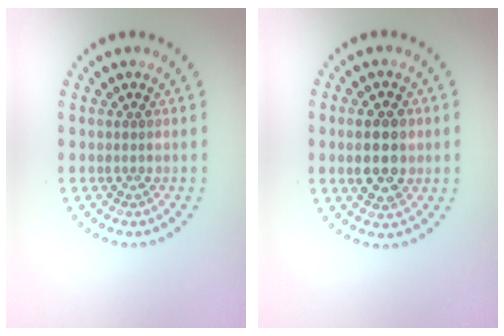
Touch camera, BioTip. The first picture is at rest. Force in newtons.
{"total": 4.3, "press": 4.3, "slide": 0.3}